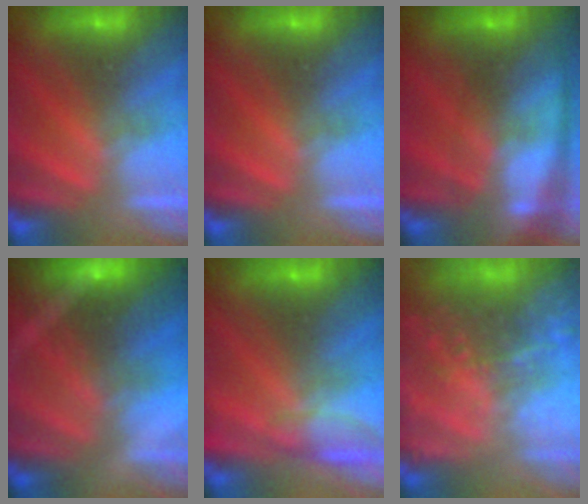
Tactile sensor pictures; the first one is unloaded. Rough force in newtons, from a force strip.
{"total": 0.0}
{"total": 5.8}
{"total": 6.8}
{"total": 4.8}
{"total": 6.3}